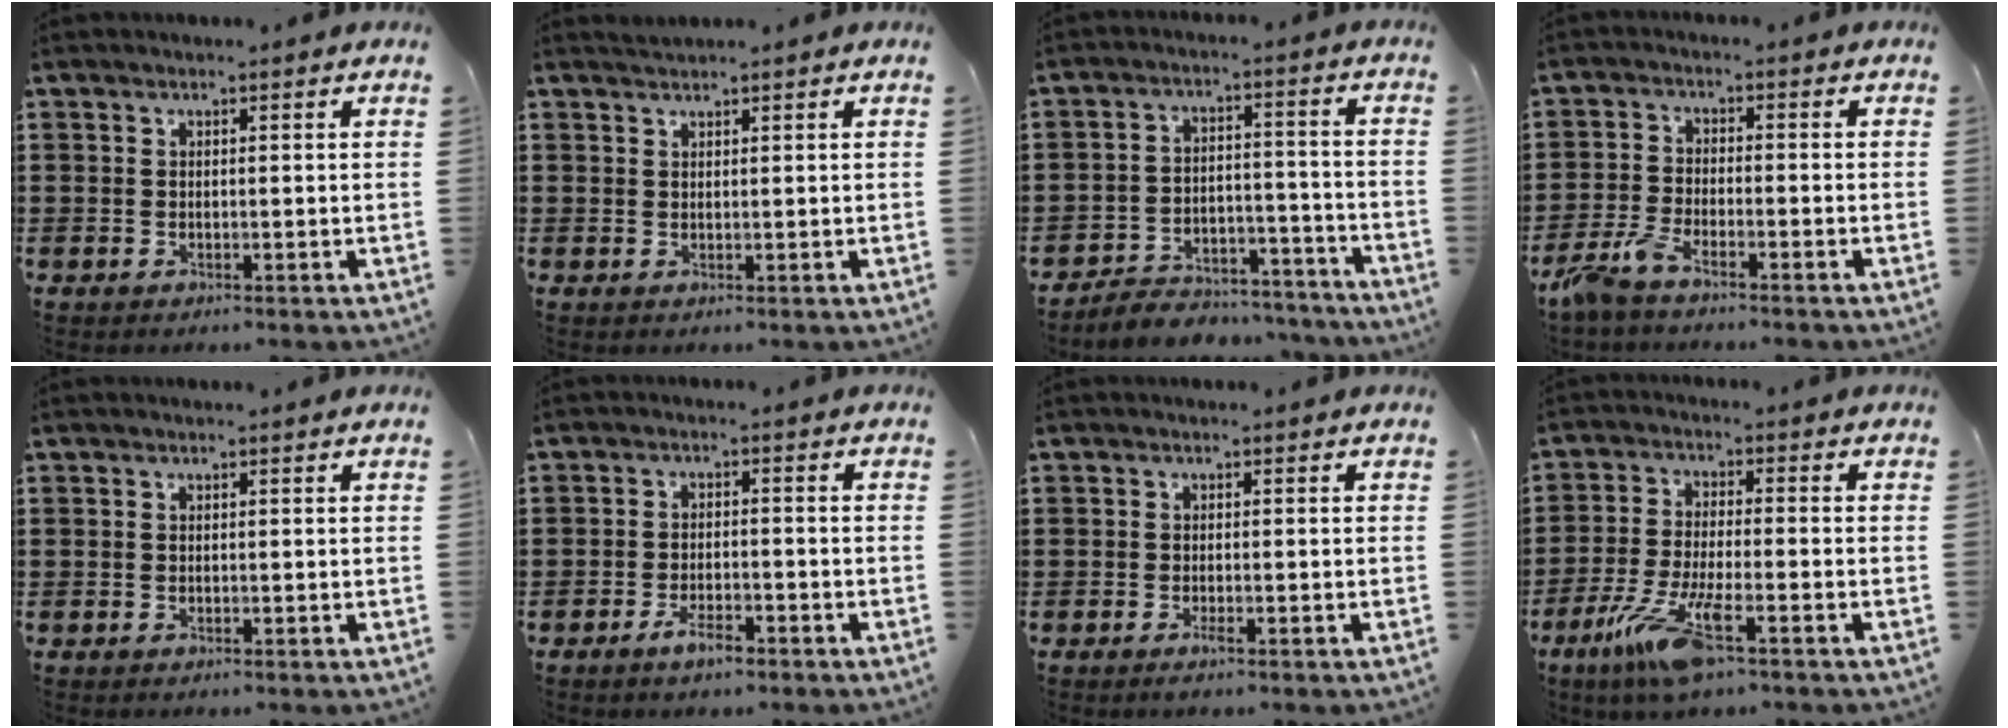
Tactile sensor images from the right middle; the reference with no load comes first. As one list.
[{"total": 1.0, "force": [1.0, -0.1, 0.0], "torque": [-0.002, -0.001, 0.019]}, {"total": 5.6, "force": [-5.5, 1.0, 0.4], "torque": [-0.005, 0.015, -0.112]}, {"total": 4.7, "force": [-3.8, 0.7, 2.6], "torque": [-0.077, -0.009, -0.080]}, {"total": 0.0}, {"total": 3.3, "force": [-2.3, 1.0, 2.1], "torque": [-0.043, 0.003, -0.046]}, {"total": 1.0, "force": [-0.6, 0.1, 0.9], "torque": [-0.015, -0.004, -0.009]}, {"total": 9.4, "force": [-5.2, 1.4, 7.6], "torque": [-0.172, -0.018, -0.102]}]